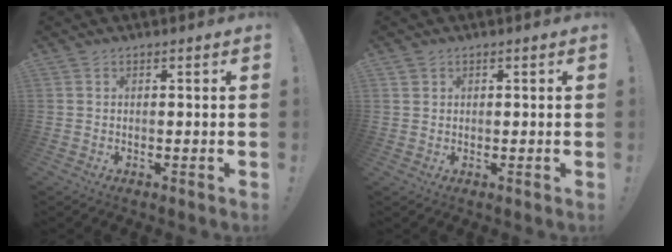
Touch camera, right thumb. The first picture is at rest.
{"total": 1.2, "force": [0.8, 0.9, 0.0], "torque": [0.007, -0.003, 0.014]}